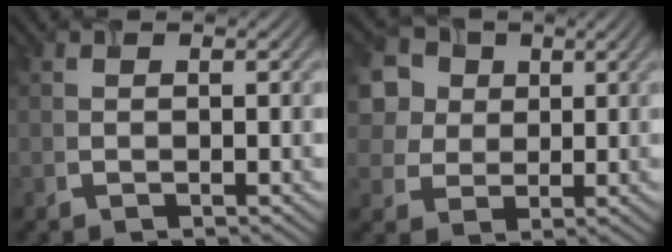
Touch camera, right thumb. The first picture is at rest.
{"total": 7.3, "force": [2.7, 6.2, 2.6], "torque": [-0.110, 0.017, 0.045]}